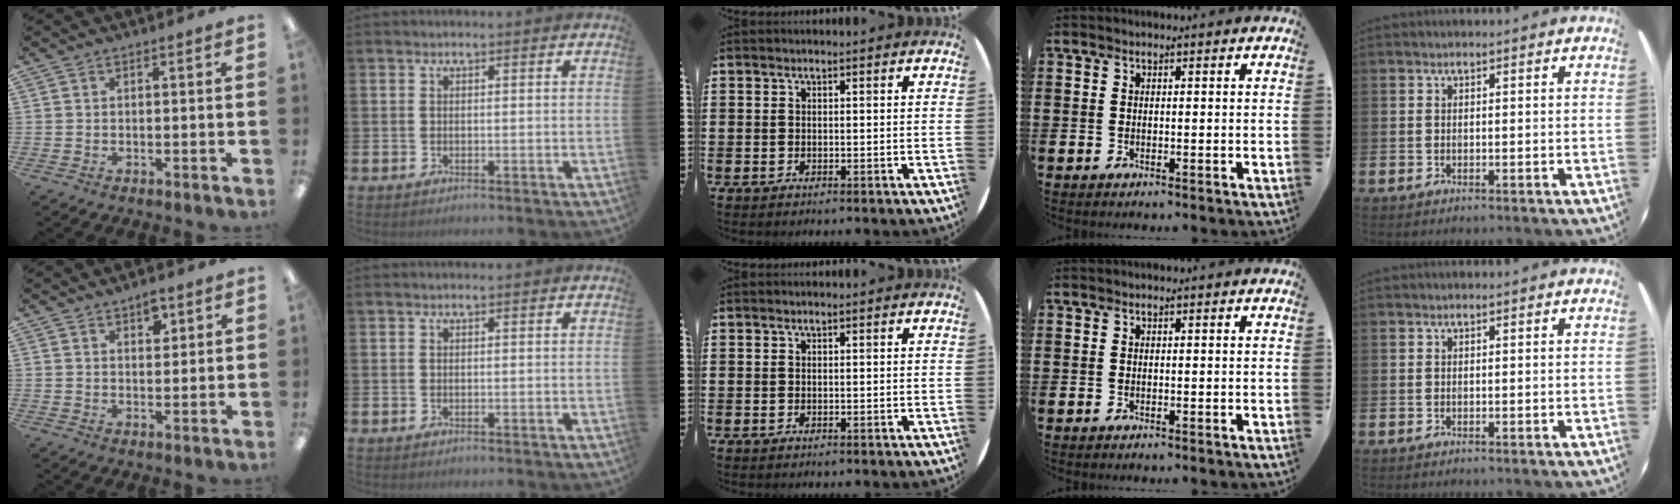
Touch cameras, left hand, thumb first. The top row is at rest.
{"thumb": {"total": 3.9, "force": [2.6, 2.0, 2.0], "torque": [-0.012, -0.014, 0.040]}}